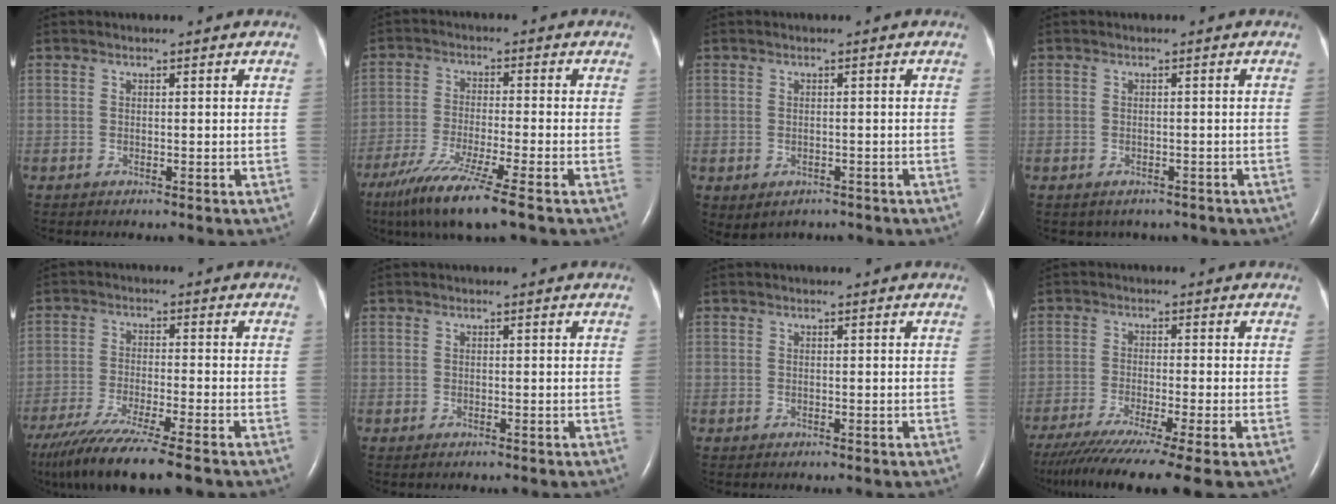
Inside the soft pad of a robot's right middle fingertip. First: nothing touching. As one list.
[{"total": 11.1, "force": [-7.6, -0.6, 8.0], "torque": [-0.150, -0.038, -0.133]}, {"total": 4.0, "force": [-2.6, 2.8, 1.3], "torque": [-0.018, 0.006, -0.028]}, {"total": 4.2, "force": [-3.4, 2.4, 0.8], "torque": [-0.005, 0.011, -0.036]}, {"total": 13.3, "force": [-10.3, 0.1, 8.5], "torque": [-0.158, -0.043, -0.172]}, {"total": 0.0}, {"total": 0.0}, {"total": 15.6, "force": [-12.0, -0.6, 10.0], "torque": [-0.151, -0.049, -0.191]}]